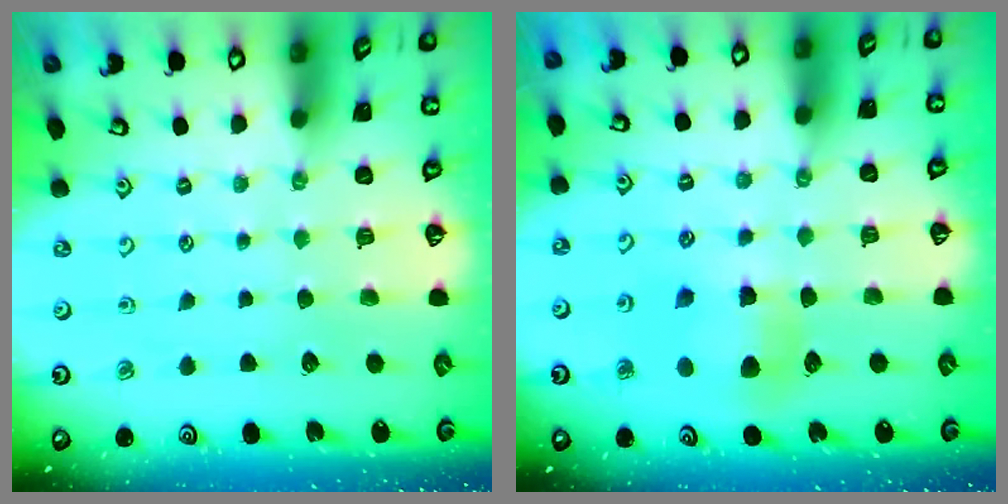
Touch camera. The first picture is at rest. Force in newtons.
{"total": 7.1, "press": 7.1, "slide": 0.7}